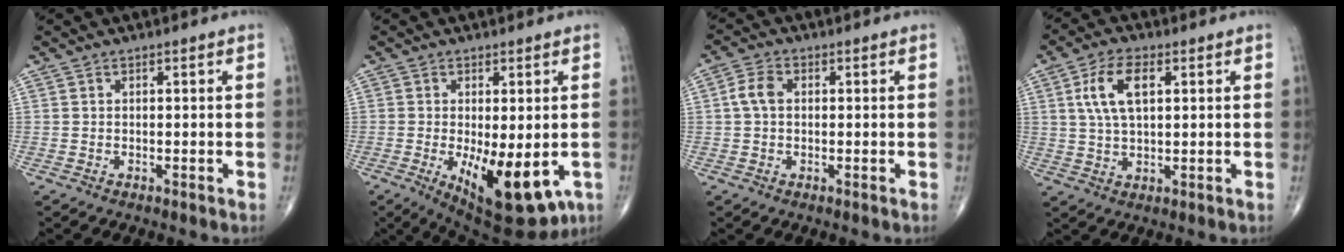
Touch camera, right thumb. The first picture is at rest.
{"total": 14.3, "force": [-3.9, 5.7, 12.5], "torque": [-0.173, -0.021, -0.039]}
{"total": 3.8, "force": [0.3, 2.6, 2.7], "torque": [-0.057, 0.010, 0.002]}
{"total": 8.4, "force": [2.5, 4.1, 6.9], "torque": [-0.133, 0.003, 0.049]}